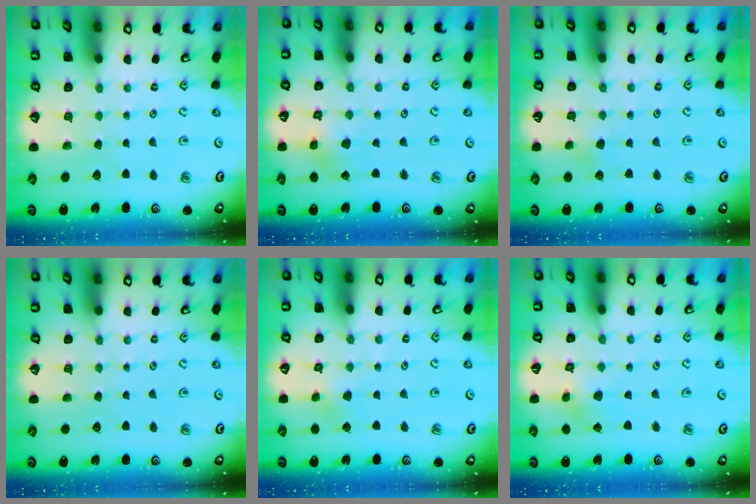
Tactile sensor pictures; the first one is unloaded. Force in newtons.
{"total": 2.1, "press": 2.1, "slide": 0.3}
{"total": 2.3, "press": 2.3, "slide": 0.2}
{"total": 0.0}
{"total": 2.9, "press": 2.9, "slide": 0.3}
{"total": 2.5, "press": 2.5, "slide": 0.3}